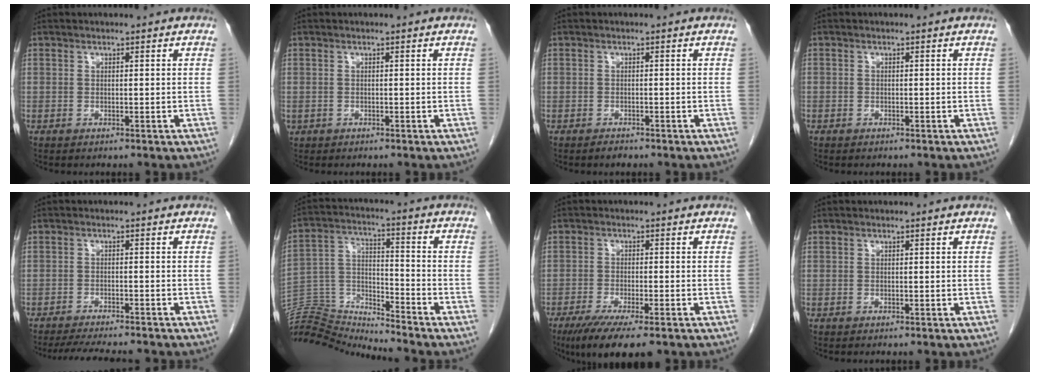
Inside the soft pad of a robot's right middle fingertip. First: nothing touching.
{"total": 0.5, "force": [-0.3, 0.5, 0.1], "torque": [-0.007, 0.003, -0.002]}
{"total": 1.1, "force": [-1.0, 0.4, 0.4], "torque": [-0.012, -0.003, -0.013]}
{"total": 0.6, "force": [-0.4, 0.5, 0.0], "torque": [-0.006, 0.004, -0.010]}
{"total": 9.9, "force": [-9.0, 1.1, 3.9], "torque": [-0.061, -0.013, -0.126]}
{"total": 13.8, "force": [-13.8, -1.1, 0.1], "torque": [-0.004, 0.043, -0.258]}
{"total": 9.5, "force": [-6.6, 1.8, 6.6], "torque": [-0.103, -0.021, -0.101]}
{"total": 0.0}